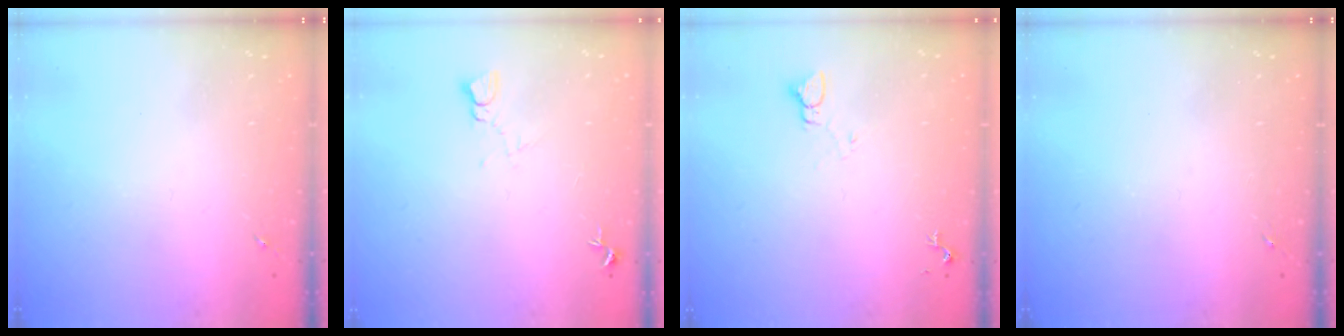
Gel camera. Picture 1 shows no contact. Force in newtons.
{"total": 4.3, "press": 4.3, "slide": 0.4}
{"total": 4.3, "press": 4.3, "slide": 0.4}
{"total": 0.0}